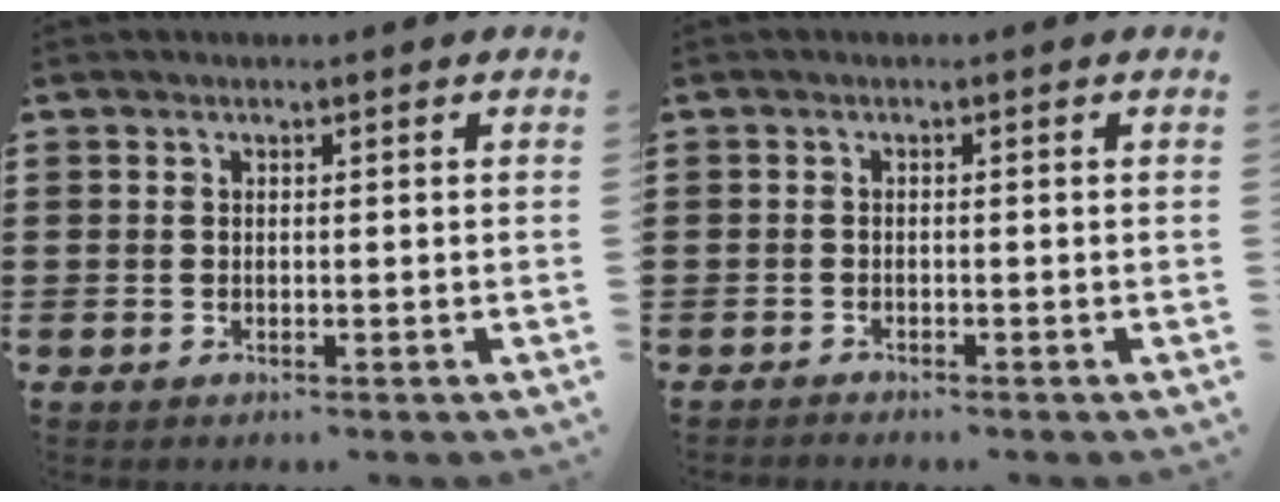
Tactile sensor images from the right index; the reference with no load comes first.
{"total": 0.9, "force": [-0.9, 0.0, 0.0], "torque": [-0.001, 0.000, -0.018]}